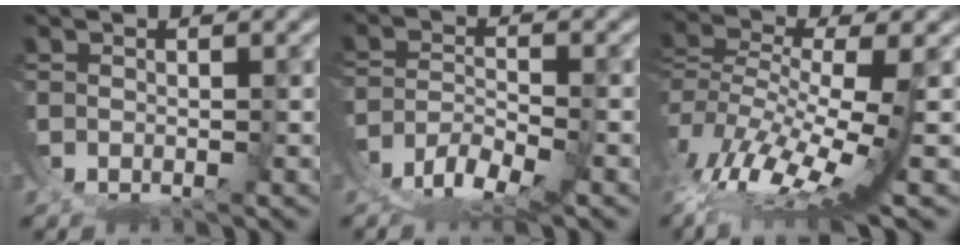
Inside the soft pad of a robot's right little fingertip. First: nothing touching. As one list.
[{"total": 4.9, "force": [-2.9, 2.2, 3.4], "torque": [-0.043, -0.009, -0.051]}, {"total": 7.4, "force": [-2.8, 2.3, 6.4], "torque": [-0.135, -0.043, -0.024]}]